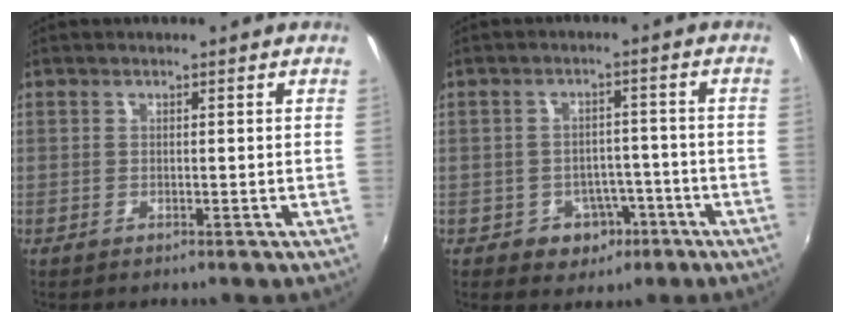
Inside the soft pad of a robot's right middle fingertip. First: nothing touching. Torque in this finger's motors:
{"motor_torque": [0.44, -0.64, -0.01, 0.01]}